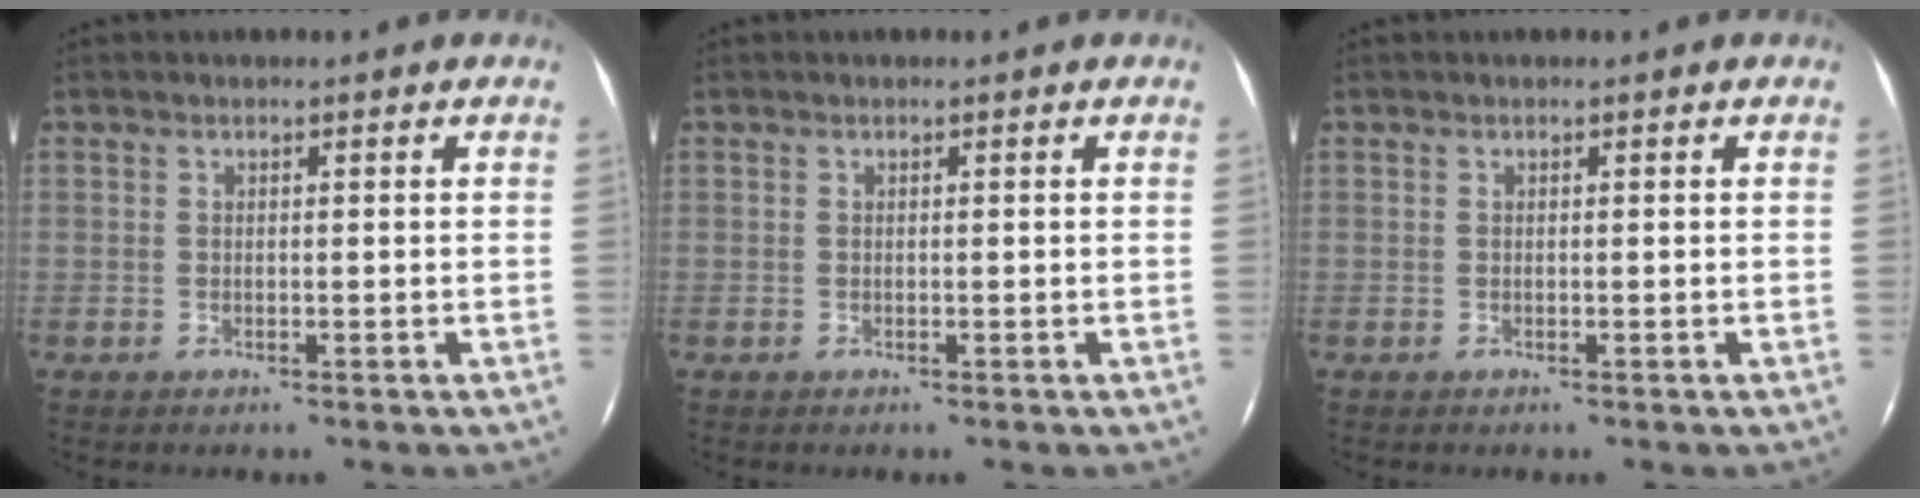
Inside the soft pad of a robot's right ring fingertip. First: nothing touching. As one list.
[{"total": 0.0}, {"total": 0.0}]